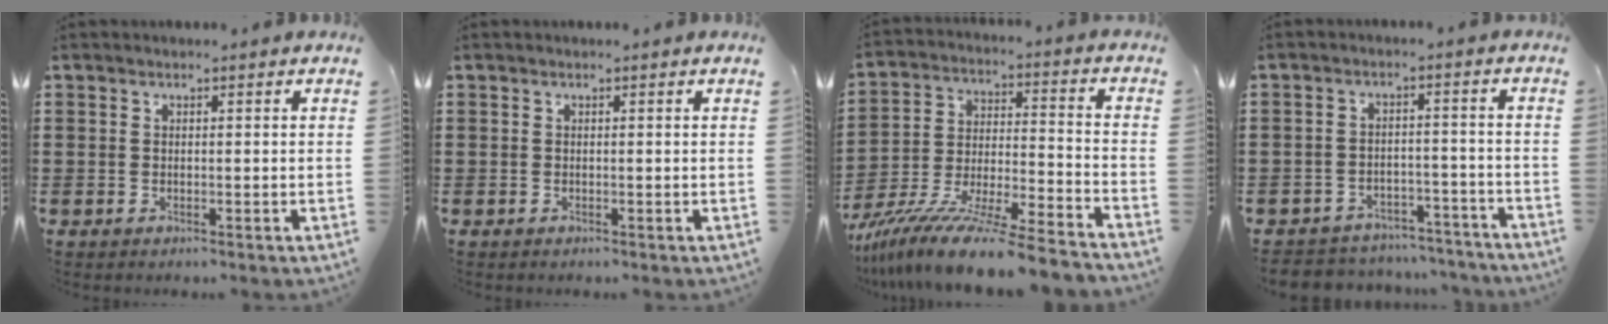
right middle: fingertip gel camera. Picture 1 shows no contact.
{"total": 0.0}
{"total": 12.2, "force": [-10.9, -0.5, 5.6], "torque": [-0.095, 0.011, -0.209]}
{"total": 4.2, "force": [-4.1, 0.7, -0.1], "torque": [-0.004, 0.007, -0.089]}